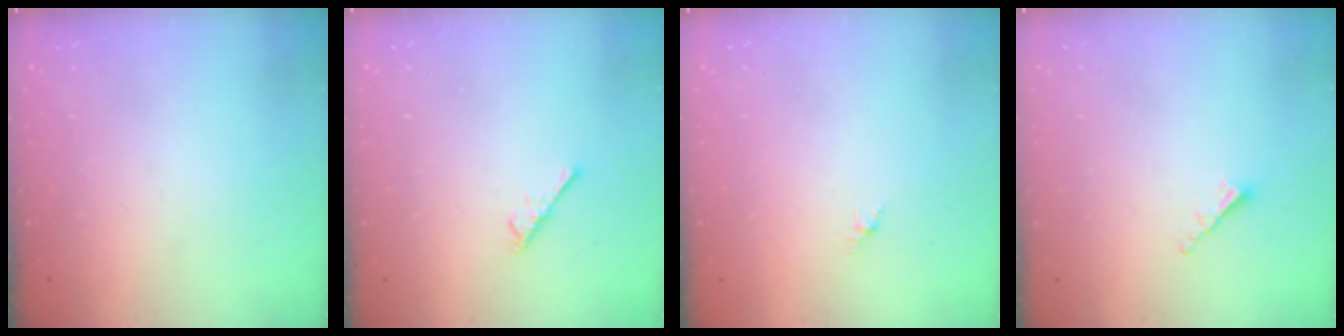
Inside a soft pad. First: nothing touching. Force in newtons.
{"total": 2.2, "press": 2.1, "slide": 0.5}
{"total": 0.0}
{"total": 2.0, "press": 2.0, "slide": 0.5}